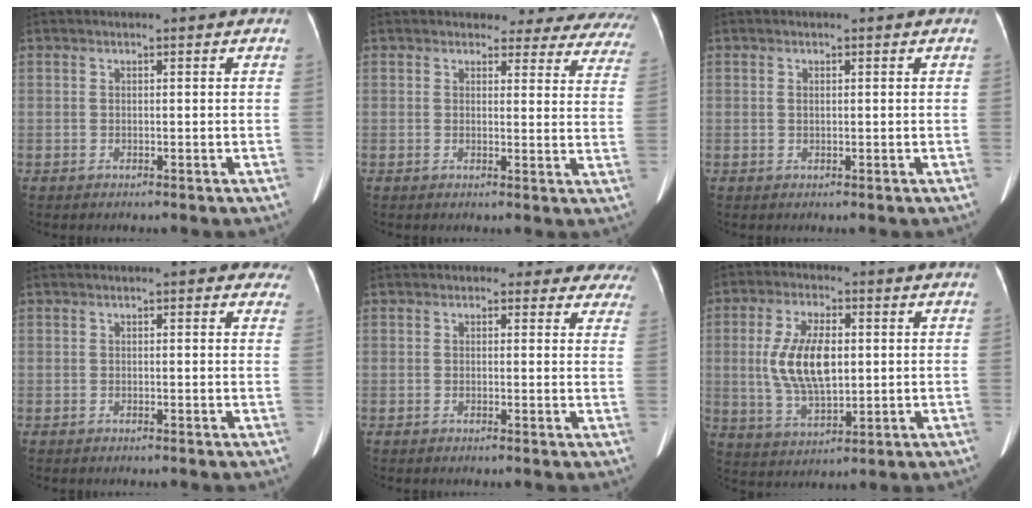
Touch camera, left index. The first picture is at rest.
{"total": 16.3, "force": [15.1, 5.2, 2.8], "torque": [0.007, -0.059, 0.133]}
{"total": 0.8, "force": [0.2, 0.4, 0.6], "torque": [-0.019, 0.004, 0.005]}
{"total": 3.6, "force": [2.6, 1.6, 1.9], "torque": [-0.004, 0.009, 0.015]}
{"total": 9.1, "force": [8.1, 4.1, 1.0], "torque": [0.035, -0.008, 0.053]}
{"total": 10.5, "force": [0.9, 4.5, 9.5], "torque": [-0.204, 0.008, 0.024]}